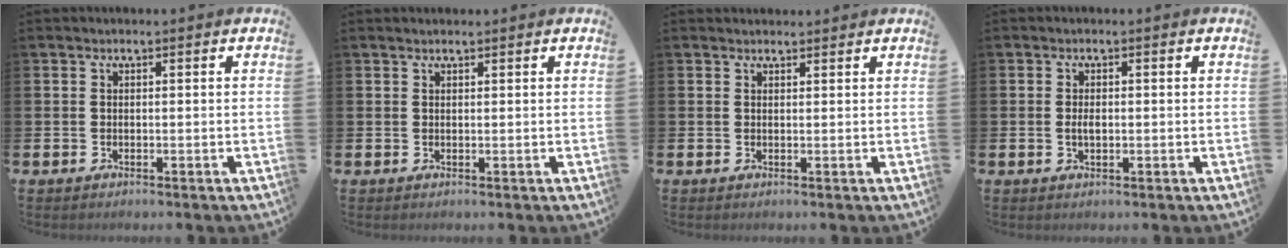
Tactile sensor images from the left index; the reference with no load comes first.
{"total": 0.7, "force": [0.7, 0.1, 0.2], "torque": [-0.003, 0.001, 0.013]}
{"total": 1.1, "force": [1.1, 0.3, 0.0], "torque": [0.007, -0.002, 0.019]}
{"total": 1.5, "force": [-0.1, 0.8, 1.3], "torque": [-0.024, 0.003, -0.003]}